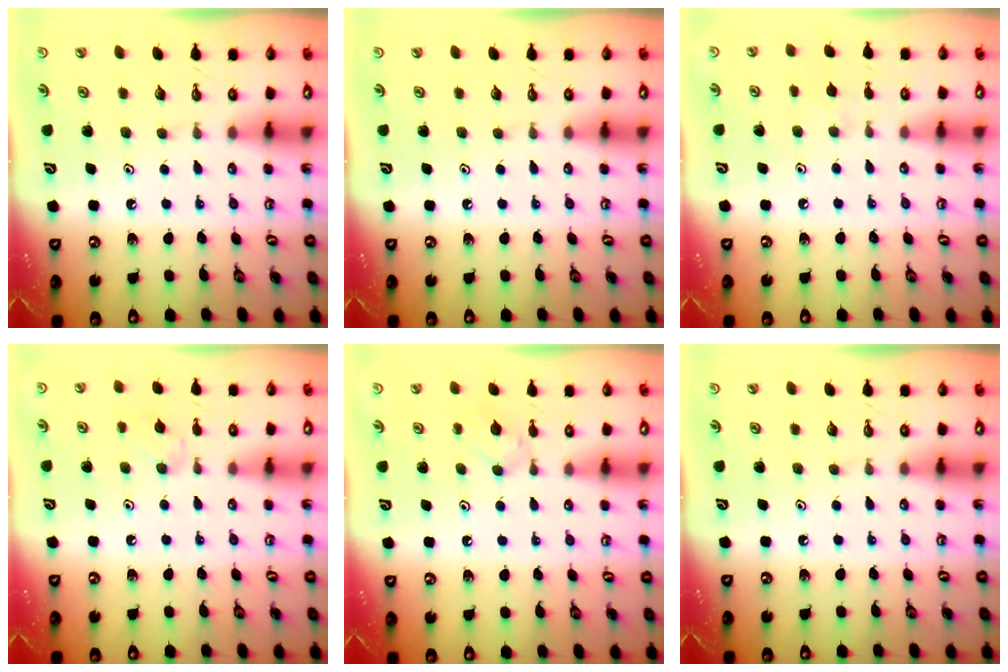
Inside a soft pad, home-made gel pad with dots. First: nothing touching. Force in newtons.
{"total": 0.0}
{"total": 4.5, "press": 4.4, "slide": 0.7}
{"total": 5.2, "press": 5.2, "slide": 0.7}
{"total": 2.9, "press": 2.8, "slide": 0.6}
{"total": 0.0}